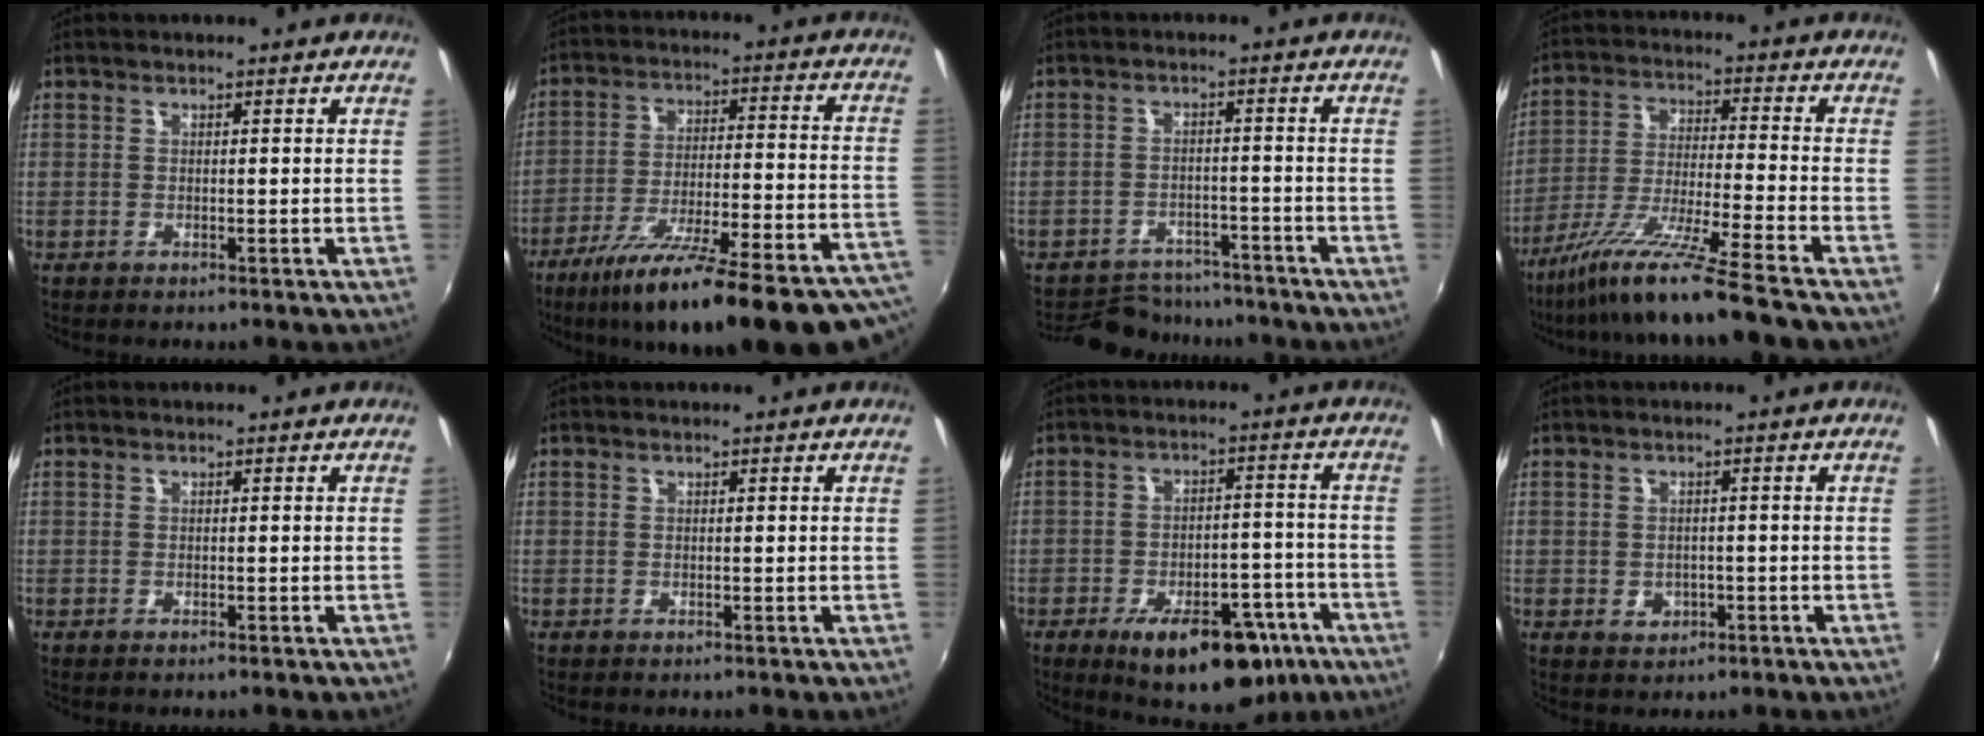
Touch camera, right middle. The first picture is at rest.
{"total": 30.7, "force": [-24.2, 5.2, 18.2], "torque": [-0.263, -0.061, -0.336]}
{"total": 11.5, "force": [-10.3, 4.3, 2.9], "torque": [-0.073, 0.008, -0.144]}
{"total": 15.6, "force": [-12.8, -1.7, 8.9], "torque": [-0.172, -0.035, -0.225]}
{"total": 0.0}
{"total": 0.0}
{"total": 17.2, "force": [-10.1, 8.8, 10.9], "torque": [-0.165, 0.011, -0.127]}
{"total": 3.1, "force": [-1.0, 2.6, 1.2], "torque": [-0.024, -0.001, -0.011]}